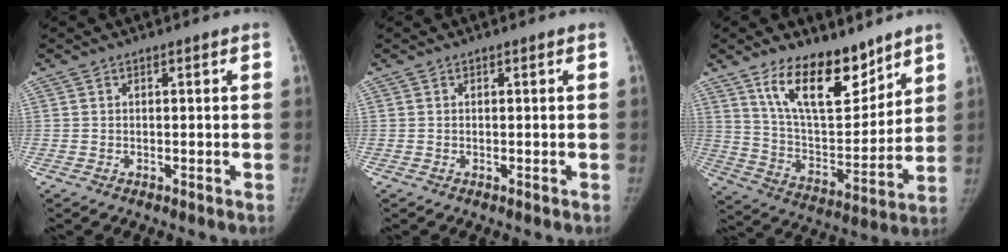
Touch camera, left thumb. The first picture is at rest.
{"total": 0.0}
{"total": 16.9, "force": [11.7, 7.2, 9.8], "torque": [-0.118, -0.082, 0.214]}